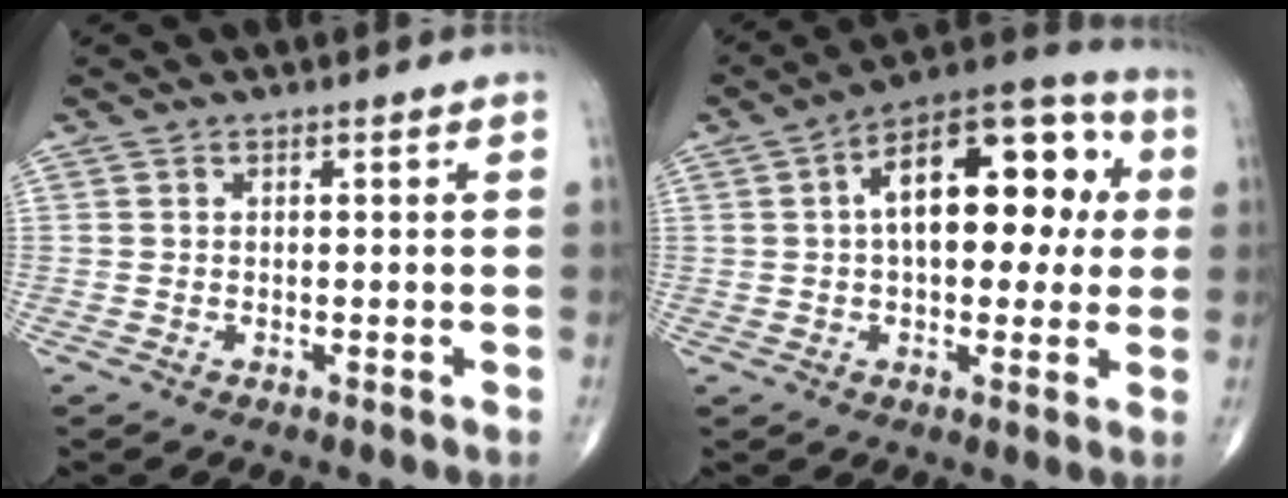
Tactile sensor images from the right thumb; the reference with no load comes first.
{"total": 19.3, "force": [3.5, 10.0, 16.2], "torque": [-0.207, 0.032, 0.040]}